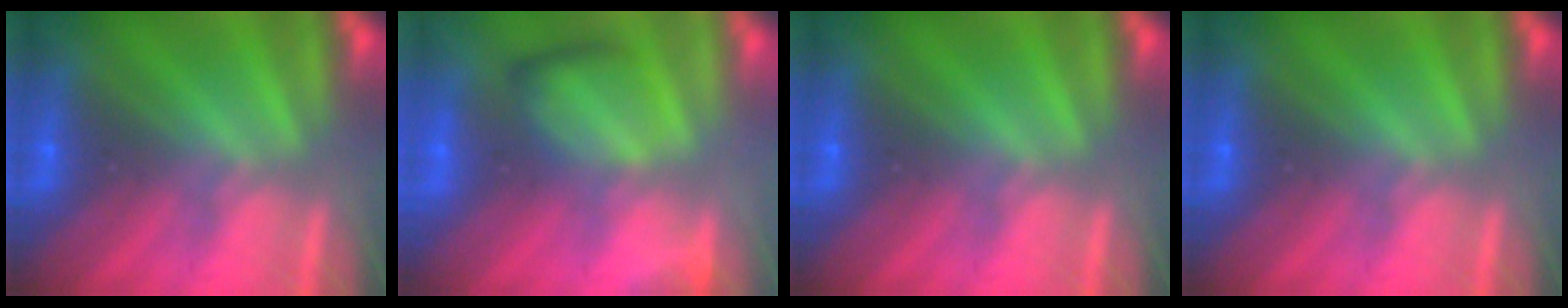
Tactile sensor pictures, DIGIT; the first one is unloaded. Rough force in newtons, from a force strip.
{"total": 2.5}
{"total": 0.0}
{"total": 0.0}